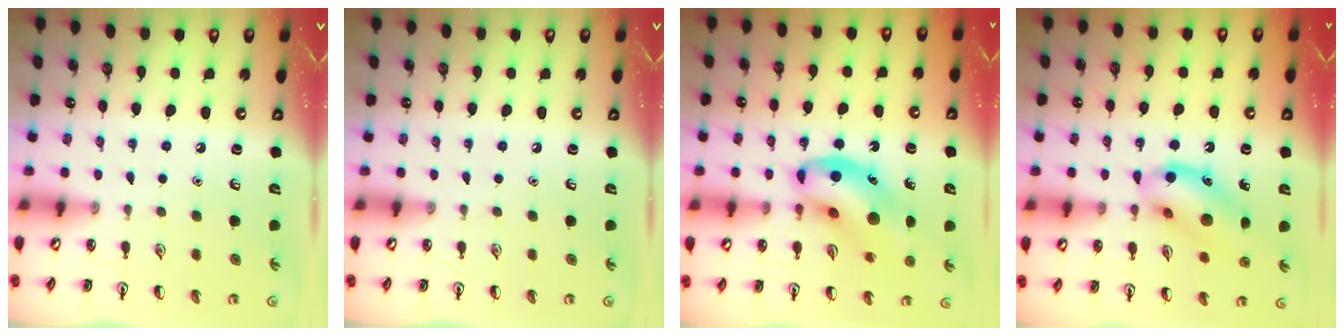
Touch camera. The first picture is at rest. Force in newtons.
{"total": 0.0}
{"total": 14.9, "press": 14.4, "slide": 3.8}
{"total": 12.7, "press": 12.6, "slide": 1.4}